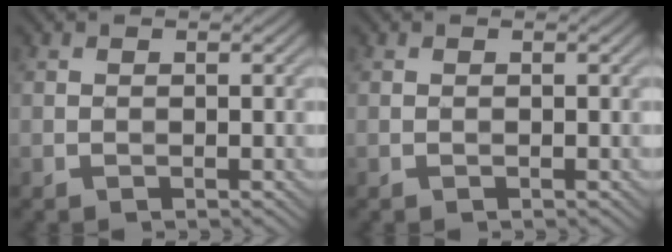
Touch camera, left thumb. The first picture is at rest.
{"total": 0.0}